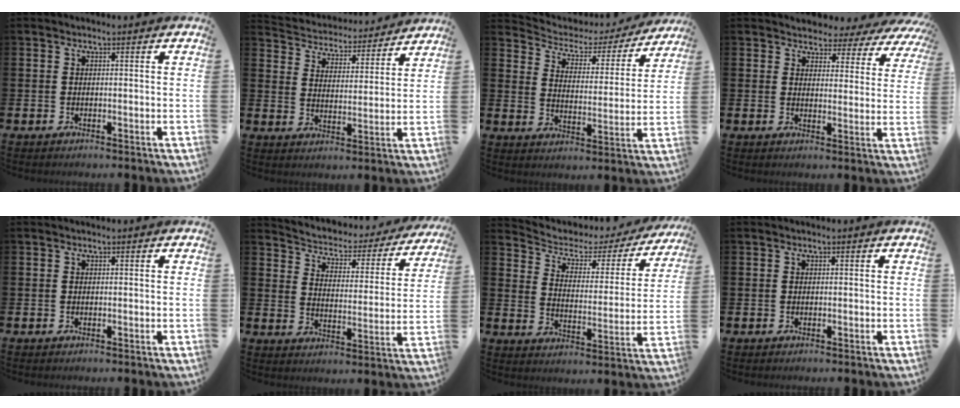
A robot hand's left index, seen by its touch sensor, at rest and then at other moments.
{"total": 4.5, "force": [4.3, 1.2, -0.2], "torque": [-0.026, -0.044, 0.069]}
{"total": 4.0, "force": [3.5, 1.9, 0.7], "torque": [-0.037, -0.029, 0.050]}
{"total": 3.2, "force": [2.9, 1.4, 0.0], "torque": [-0.013, -0.030, 0.044]}
{"total": 0.0}
{"total": 3.8, "force": [3.5, 1.4, 0.6], "torque": [-0.036, -0.037, 0.049]}
{"total": 4.1, "force": [3.3, 2.2, 1.2], "torque": [-0.048, -0.028, 0.044]}
{"total": 0.0}